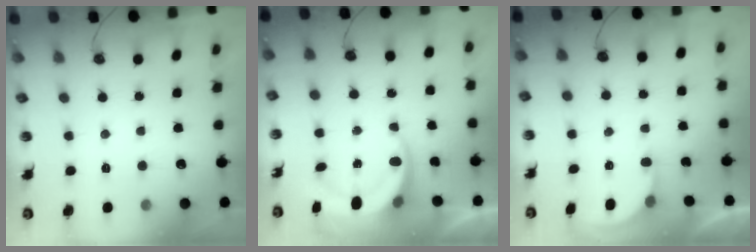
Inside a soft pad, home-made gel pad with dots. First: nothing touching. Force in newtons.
{"total": 7.2, "press": 7.0, "slide": 1.8}
{"total": 2.4, "press": 2.4, "slide": 0.3}